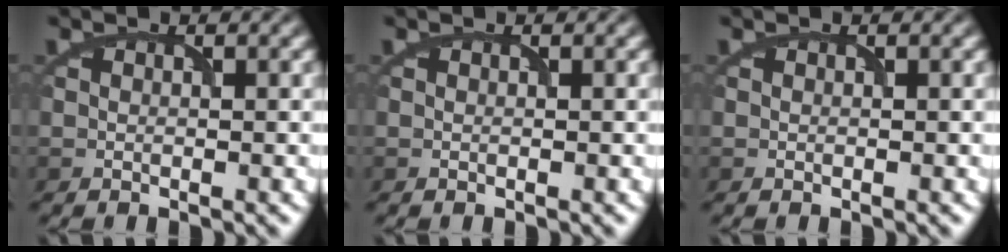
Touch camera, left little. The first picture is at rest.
{"total": 0.0}
{"total": 0.0}